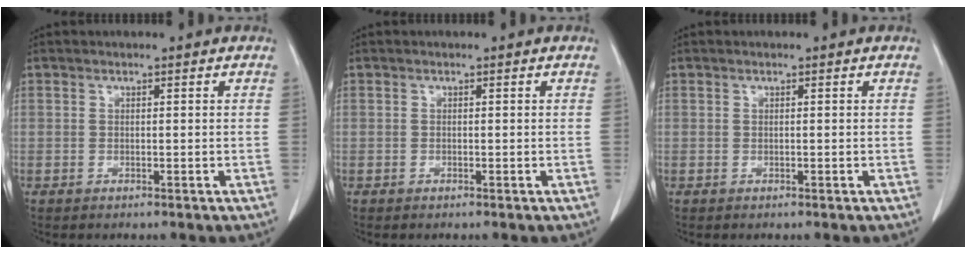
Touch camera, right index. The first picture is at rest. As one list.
[{"total": 0.0}, {"total": 0.0}]